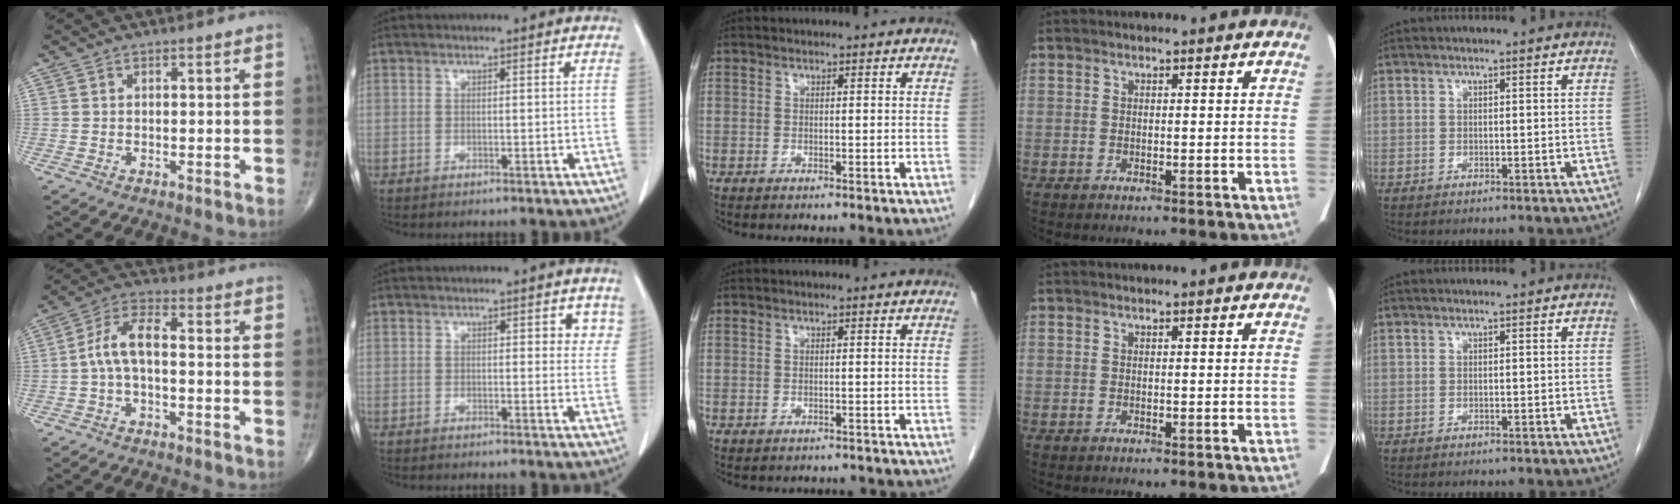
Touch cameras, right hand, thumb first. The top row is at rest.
{"thumb": {"total": 7.2, "force": [-0.9, 3.3, 6.3], "torque": [-0.127, 0.032, -0.026]}, "index": {"total": 3.2, "force": [1.6, 1.7, 2.2], "torque": [-0.011, 0.001, 0.014]}, "middle": {"total": 4.4, "force": [-3.9, 1.8, 1.0], "torque": [-0.012, 0.001, -0.044]}}